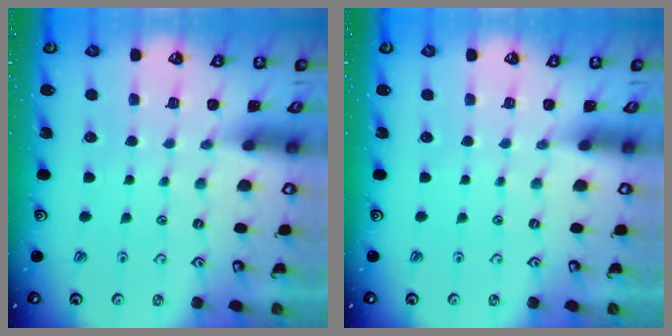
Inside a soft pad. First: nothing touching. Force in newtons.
{"total": 0.0}